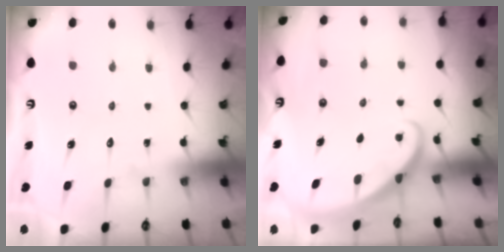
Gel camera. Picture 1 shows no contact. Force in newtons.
{"total": 1.9, "press": 1.9, "slide": 0.1}